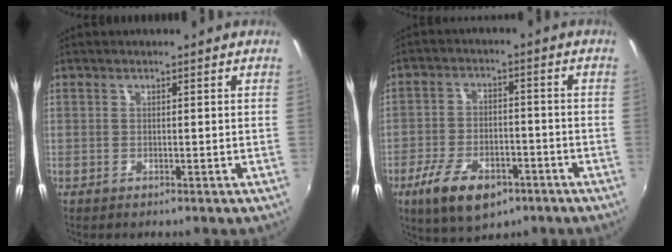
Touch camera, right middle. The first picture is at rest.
{"total": 12.4, "force": [-7.1, 6.2, 8.0], "torque": [-0.173, -0.016, -0.116]}